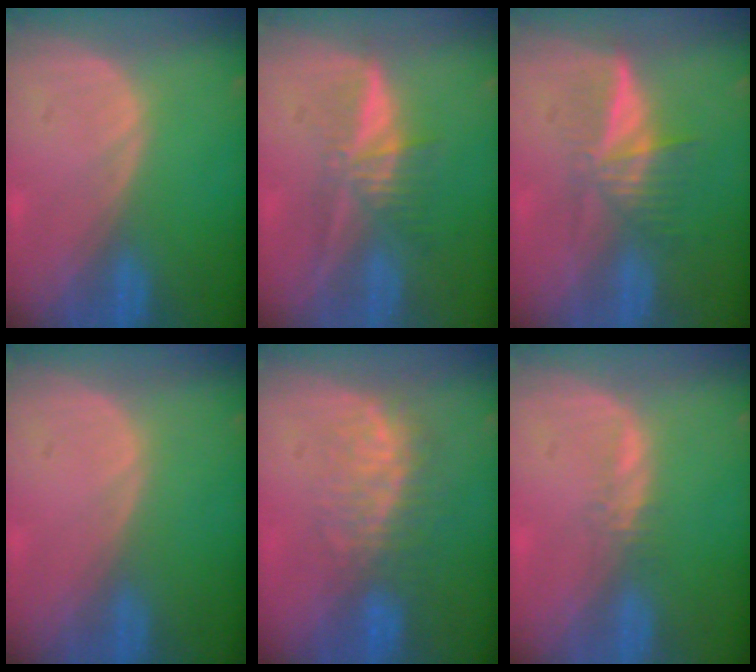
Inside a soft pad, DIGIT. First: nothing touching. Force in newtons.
{"total": 5.5, "press": 5.2, "slide": 1.7}
{"total": 6.0, "press": 5.3, "slide": 2.9}
{"total": 0.0}
{"total": 7.5, "press": 7.0, "slide": 2.8}
{"total": 1.3, "press": 1.2, "slide": 0.5}